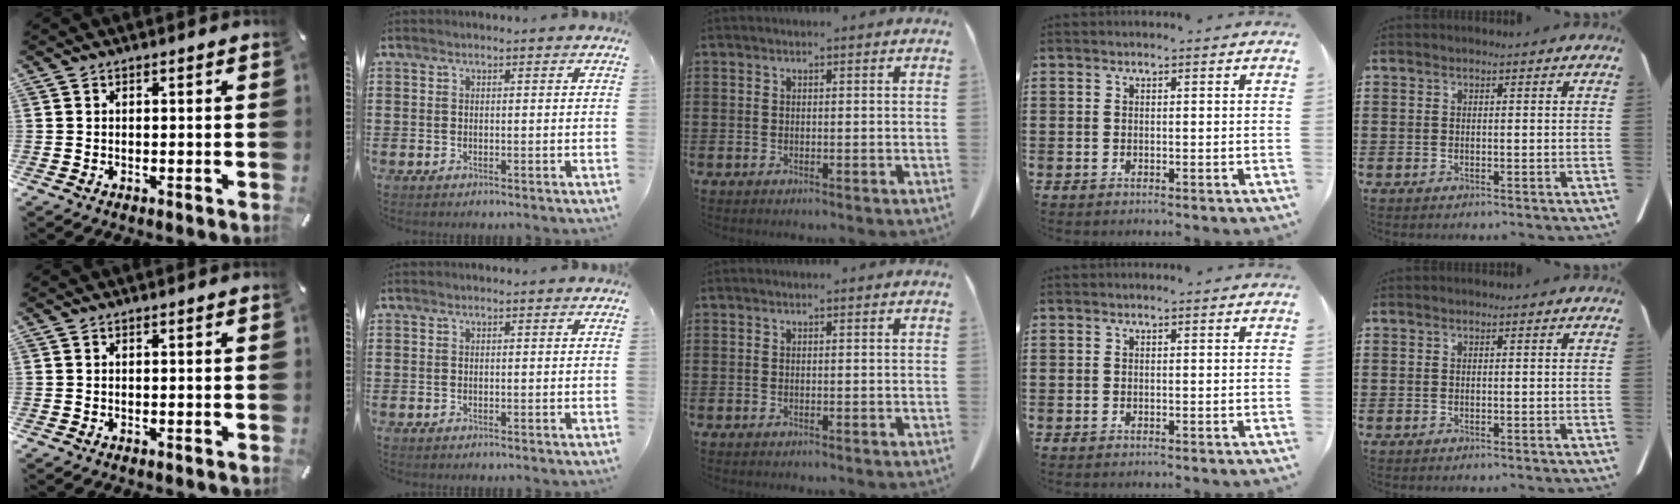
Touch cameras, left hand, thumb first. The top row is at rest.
{}